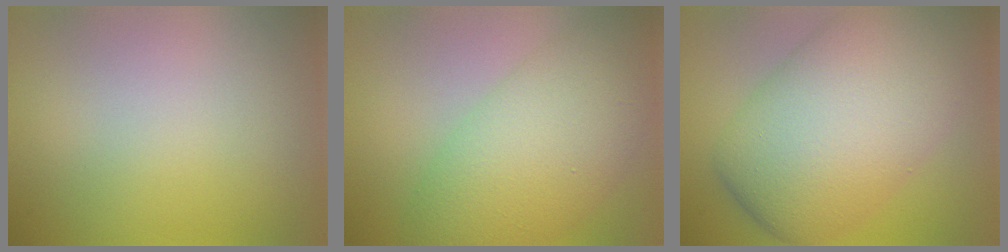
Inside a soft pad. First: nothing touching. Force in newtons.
{"total": 7.5, "press": 7.5, "slide": 0.3}
{"total": 12.5, "press": 12.5, "slide": 0.4}